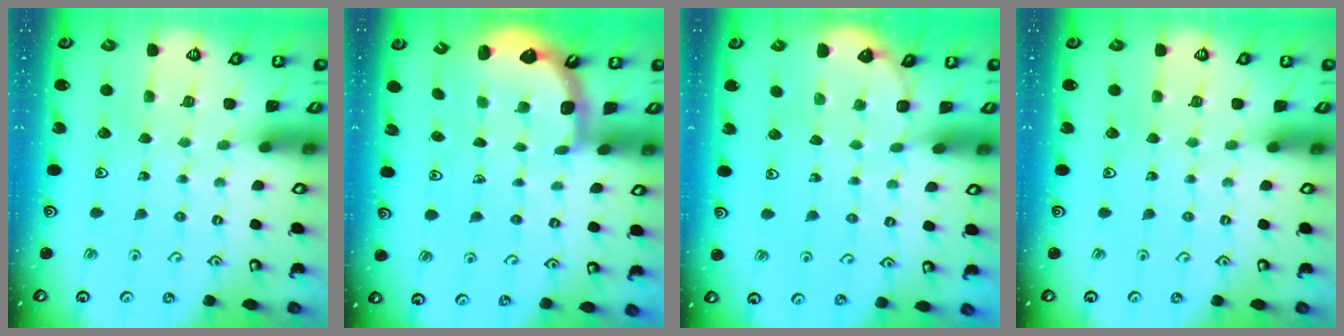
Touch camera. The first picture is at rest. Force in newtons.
{"total": 2.6, "press": 2.3, "slide": 1.3}
{"total": 3.2, "press": 3.2, "slide": 0.2}
{"total": 0.0}